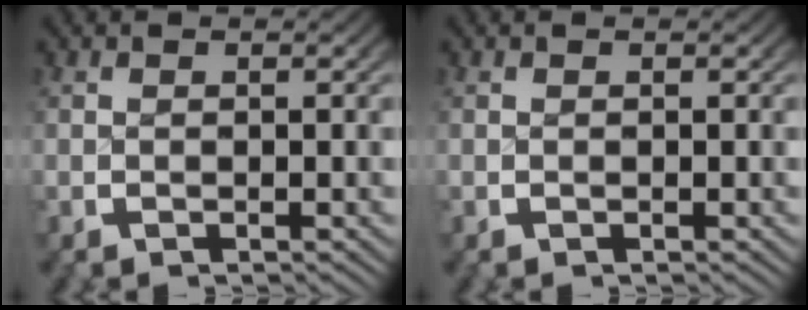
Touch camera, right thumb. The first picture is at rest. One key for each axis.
{"total": 0.0}